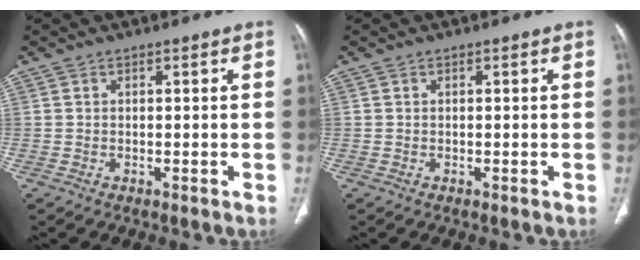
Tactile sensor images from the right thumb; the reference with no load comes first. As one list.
[{"total": 0.0}]